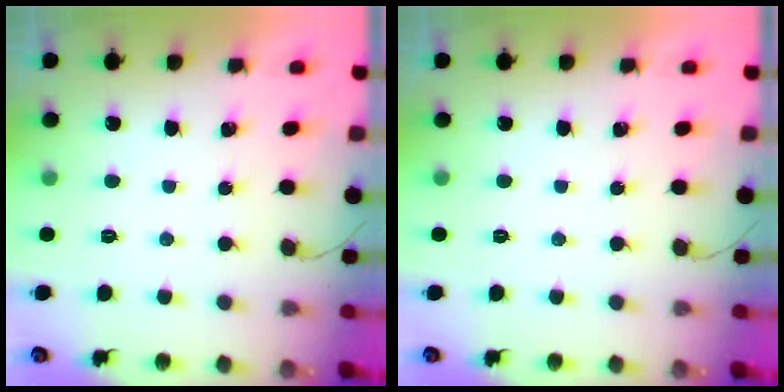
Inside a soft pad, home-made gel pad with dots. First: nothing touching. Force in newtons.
{"total": 0.0}